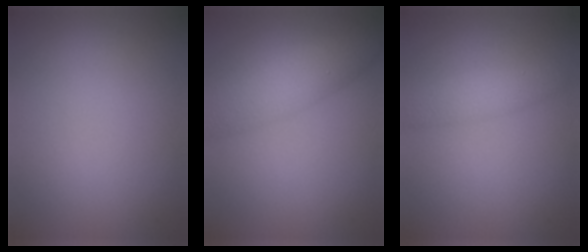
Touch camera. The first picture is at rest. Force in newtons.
{"total": 5.3, "press": 5.3, "slide": 0.2}
{"total": 2.2, "press": 2.2, "slide": 0.0}